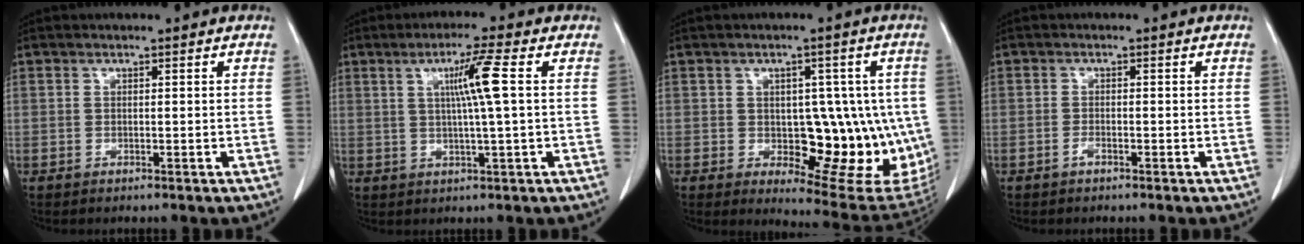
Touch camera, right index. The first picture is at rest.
{"total": 6.3, "force": [1.4, -1.1, 6.1], "torque": [-0.106, 0.002, 0.028]}
{"total": 14.5, "force": [-1.8, 6.7, 12.7], "torque": [-0.130, 0.007, -0.002]}
{"total": 0.8, "force": [-0.7, 0.2, 0.5], "torque": [-0.009, 0.002, -0.011]}